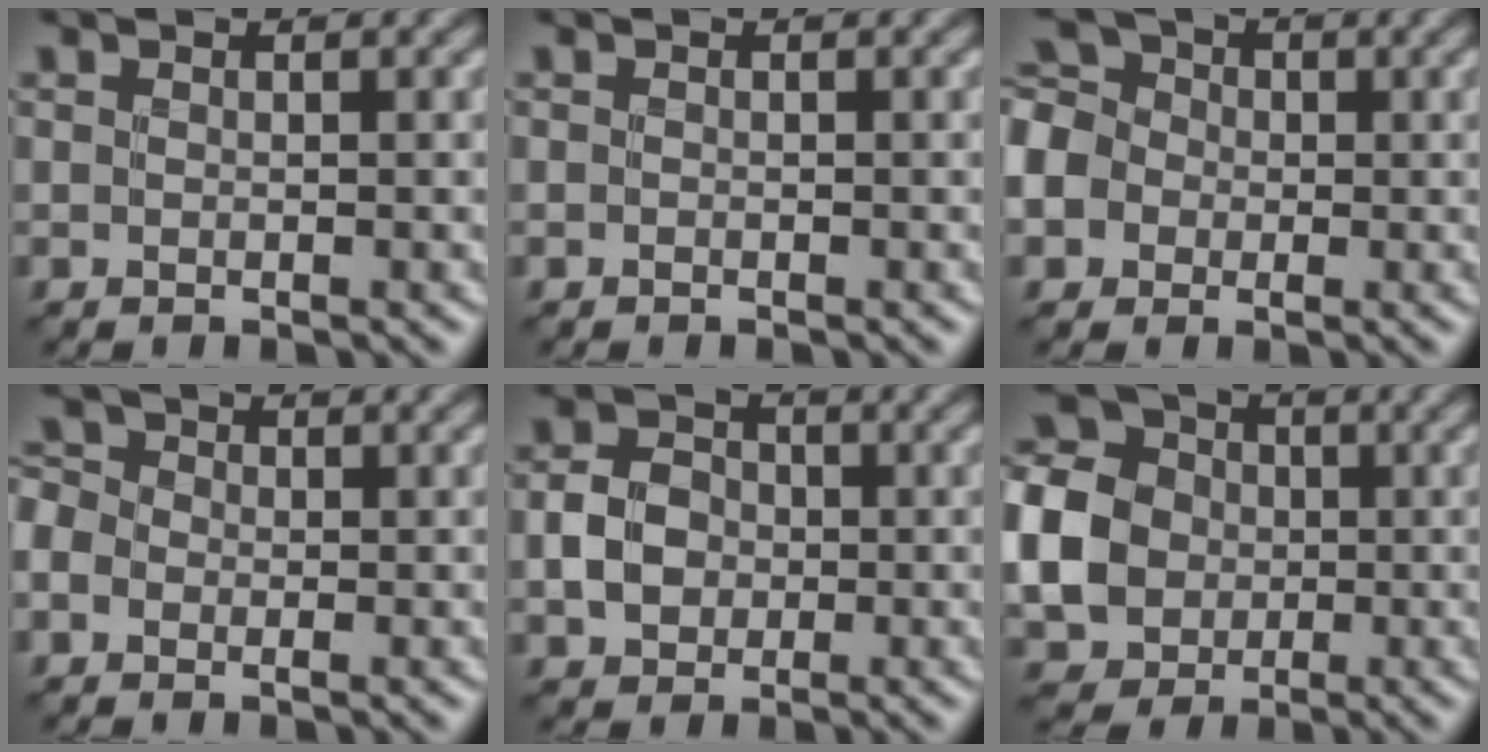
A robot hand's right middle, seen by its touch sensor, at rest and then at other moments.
{"total": 0.0}
{"total": 7.8, "force": [-2.3, 6.8, 3.1], "torque": [-0.077, 0.003, -0.067]}
{"total": 2.9, "force": [-0.5, 2.5, 1.4], "torque": [-0.018, 0.014, -0.022]}
{"total": 3.6, "force": [-0.6, 3.0, 1.9], "torque": [-0.035, 0.004, -0.015]}
{"total": 8.9, "force": [-1.1, 7.7, 4.4], "torque": [-0.117, 0.000, -0.027]}